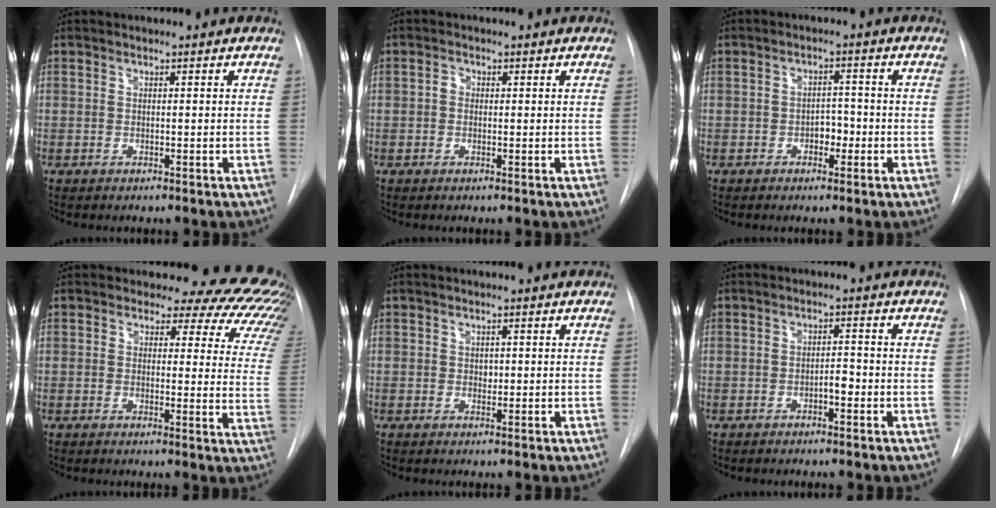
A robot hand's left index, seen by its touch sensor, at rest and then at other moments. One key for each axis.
{"total": 1.1, "fx": 0.1, "fy": 0.9, "fz": 0.6, "tx": -0.010, "ty": 0.007, "tz": -0.002}
{"total": 2.7, "fx": -1.1, "fy": 1.6, "fz": 1.8, "tx": -0.020, "ty": 0.010, "tz": -0.015}
{"total": 17.0, "fx": 14.3, "fy": 7.3, "fz": 5.7, "tx": -0.050, "ty": -0.047, "tz": 0.125}
{"total": 0.9, "fx": 0.1, "fy": 0.7, "fz": 0.5, "tx": -0.006, "ty": 0.002, "tz": 0.004}
{"total": 2.0, "fx": -1.0, "fy": 0.7, "fz": 1.6, "tx": -0.022, "ty": 0.005, "tz": -0.014}